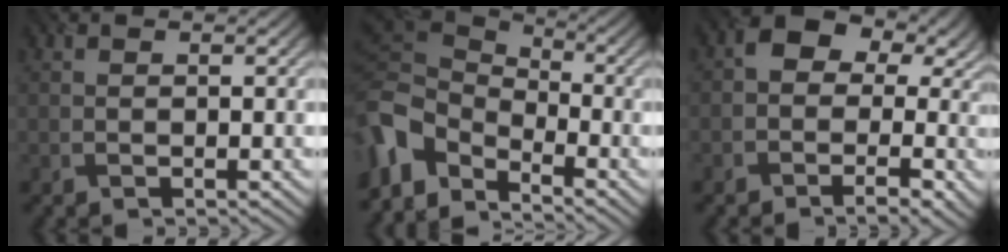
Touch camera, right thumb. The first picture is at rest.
{"total": 9.1, "force": [-5.0, 5.4, 5.4], "torque": [-0.135, -0.015, -0.109]}
{"total": 9.7, "force": [0.3, 7.0, 6.7], "torque": [-0.078, 0.005, -0.002]}